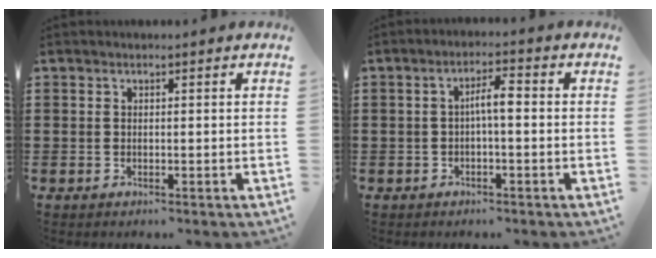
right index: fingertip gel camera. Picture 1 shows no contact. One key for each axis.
{"total": 3.5, "fx": -0.3, "fy": 0.7, "fz": 3.4, "tx": -0.064, "ty": 0.009, "tz": -0.010}